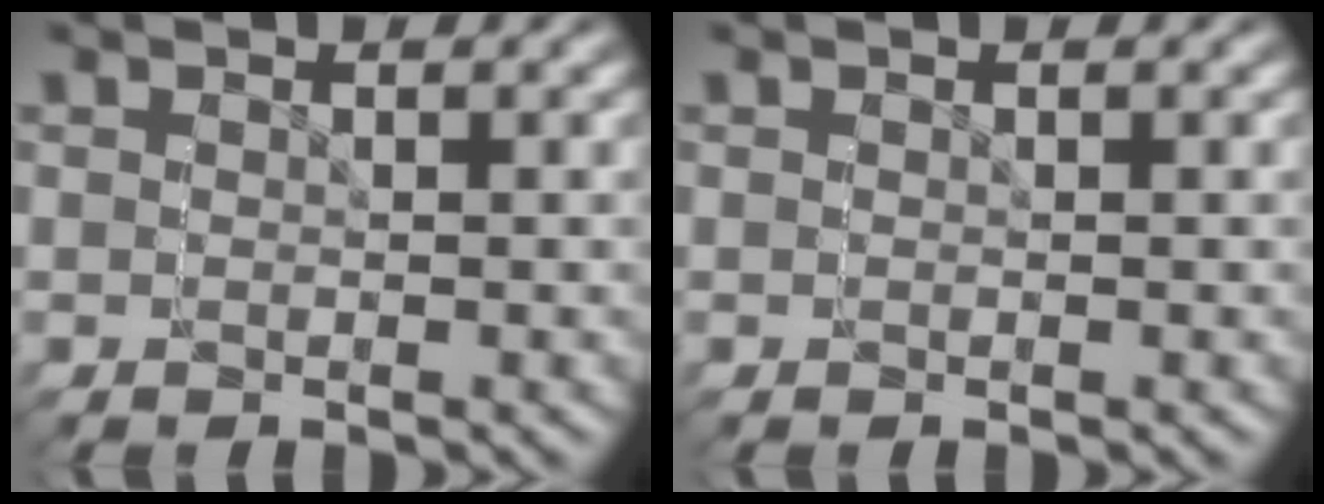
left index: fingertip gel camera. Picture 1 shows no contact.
{"total": 0.0}